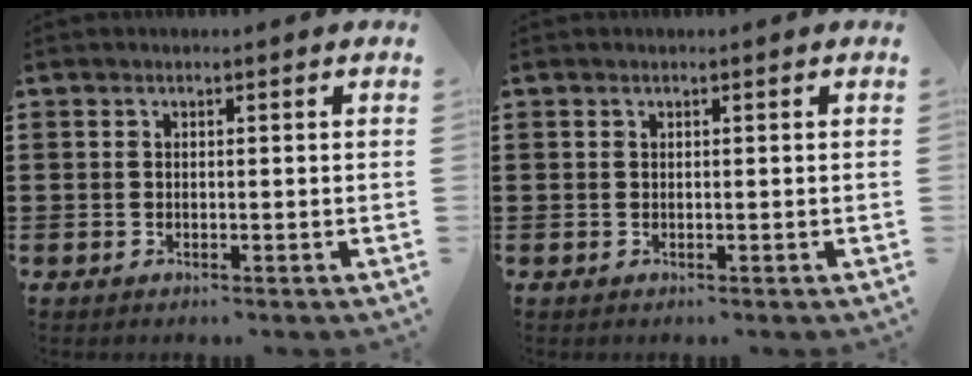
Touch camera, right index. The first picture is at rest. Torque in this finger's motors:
{"motor_torque": [-0.03, 0.05, 0.02, 0.02]}